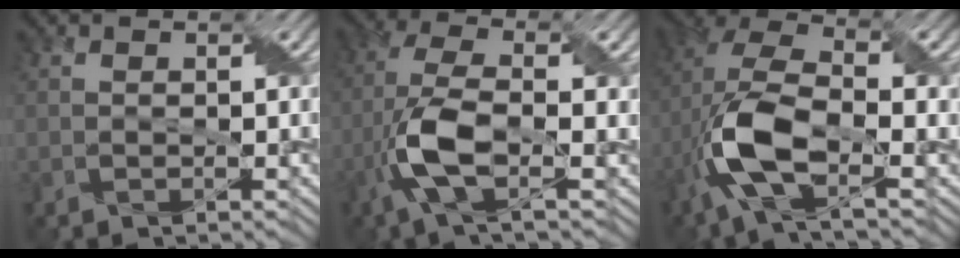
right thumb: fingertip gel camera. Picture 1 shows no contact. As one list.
[{"total": 8.6, "force": [-2.6, 2.7, 7.7], "torque": [-0.179, 0.010, -0.060]}, {"total": 11.4, "force": [-3.4, 4.5, 9.9], "torque": [-0.223, 0.008, -0.077]}]